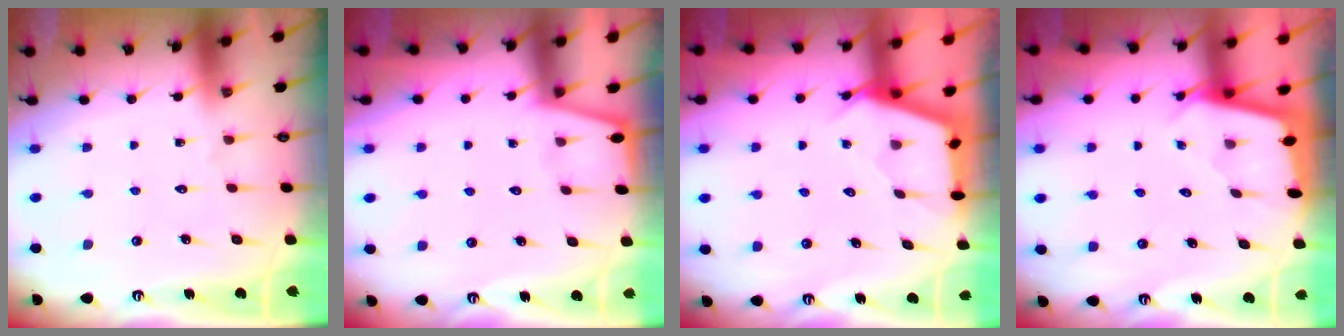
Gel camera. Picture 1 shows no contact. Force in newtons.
{"total": 1.1, "press": 1.1, "slide": 0.1}
{"total": 2.9, "press": 2.9, "slide": 0.4}
{"total": 2.0, "press": 2.0, "slide": 0.2}